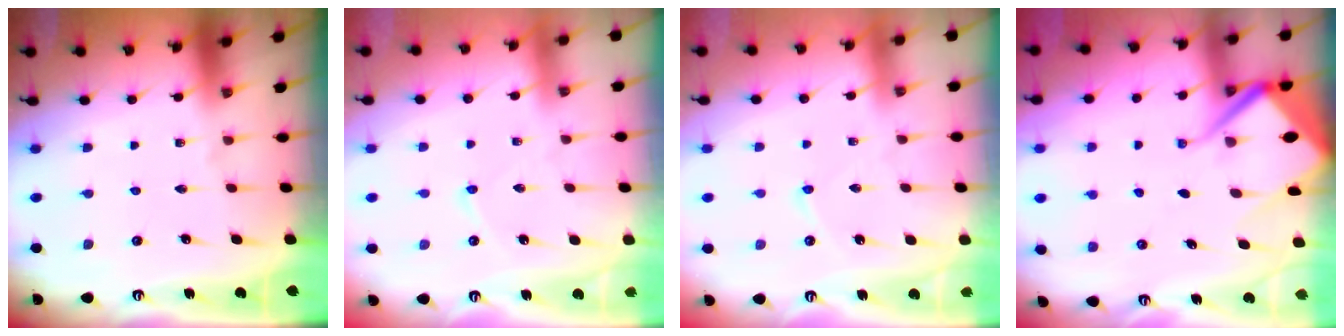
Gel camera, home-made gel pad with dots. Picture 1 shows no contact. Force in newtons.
{"total": 2.9, "press": 2.9, "slide": 0.3}
{"total": 2.9, "press": 2.9, "slide": 0.3}
{"total": 8.2, "press": 8.2, "slide": 0.9}